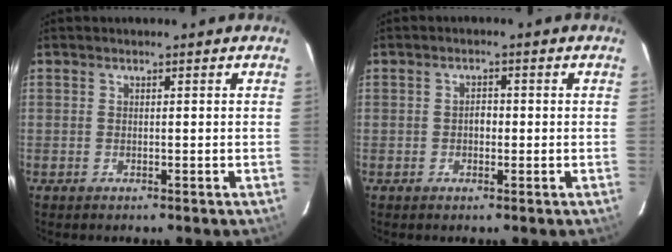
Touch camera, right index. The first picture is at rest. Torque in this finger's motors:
{"motor_torque": [0.33, -0.12, 0.10, 0.03]}